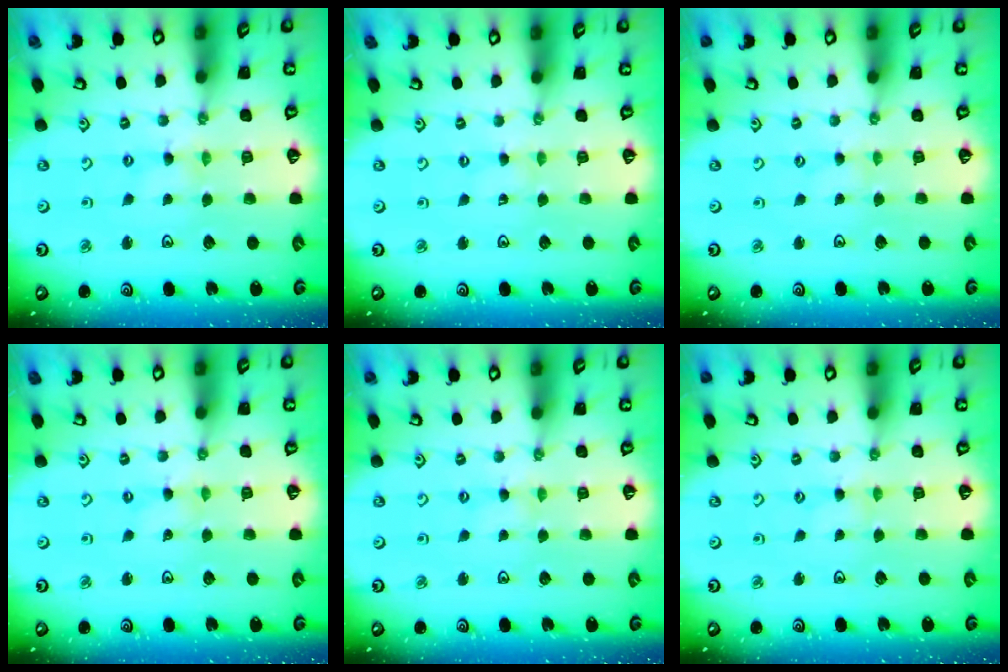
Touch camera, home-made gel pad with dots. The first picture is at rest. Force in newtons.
{"total": 0.0}
{"total": 0.0}
{"total": 0.0}
{"total": 1.1, "press": 1.1, "slide": 0.2}
{"total": 1.1, "press": 1.1, "slide": 0.2}